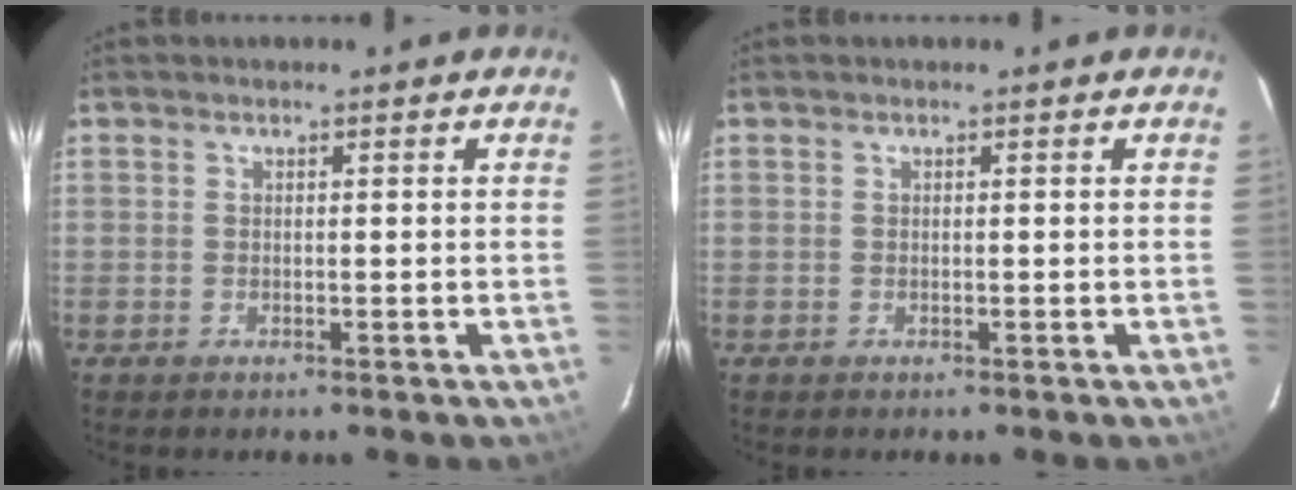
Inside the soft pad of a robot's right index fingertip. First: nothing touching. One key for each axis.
{"total": 0.0}